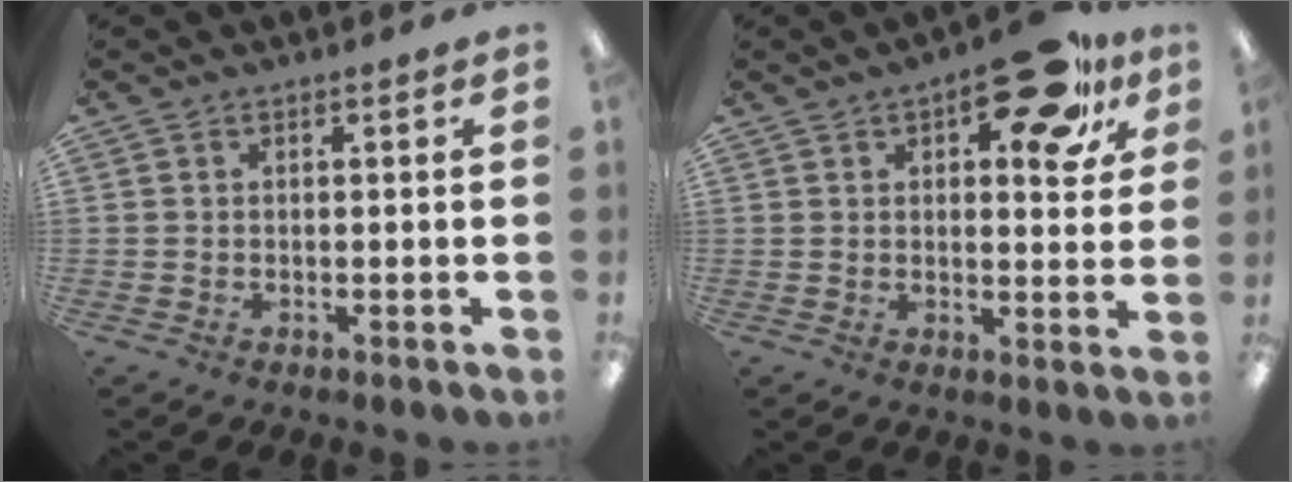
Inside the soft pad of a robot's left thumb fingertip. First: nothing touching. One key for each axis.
{"total": 17.4, "fx": 9.3, "fy": 8.0, "fz": 12.3, "tx": -0.143, "ty": -0.043, "tz": 0.145}